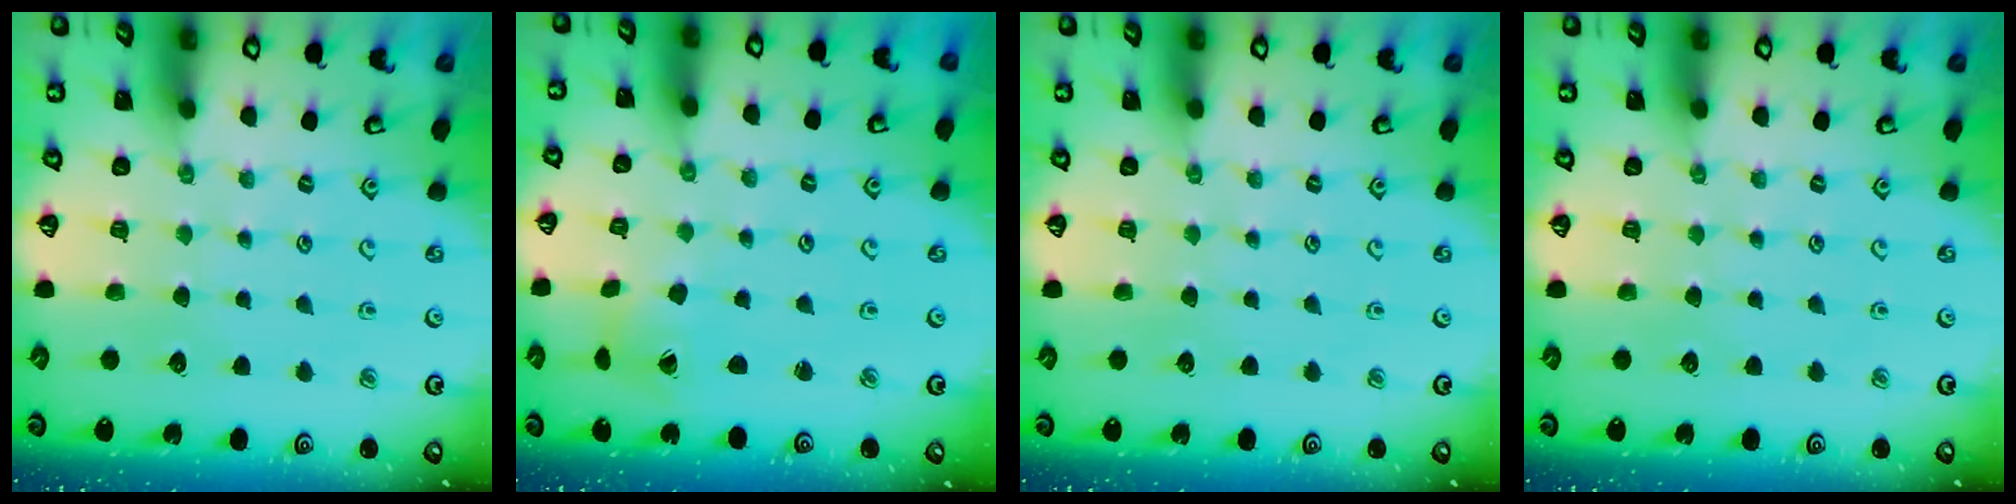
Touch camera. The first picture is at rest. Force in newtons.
{"total": 2.4, "press": 2.4, "slide": 0.3}
{"total": 0.0}
{"total": 0.0}